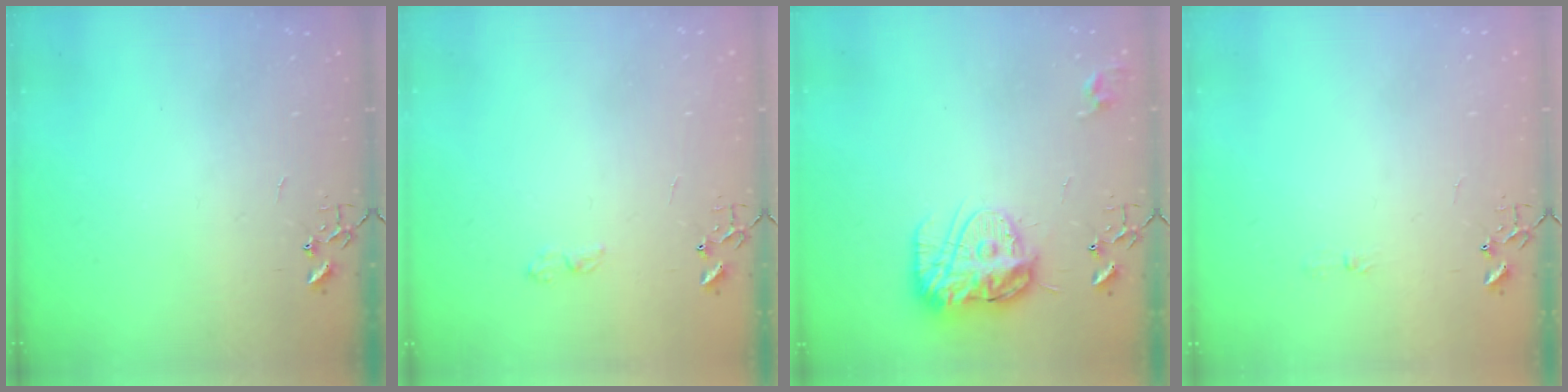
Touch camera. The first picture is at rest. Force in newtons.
{"total": 4.4, "press": 4.3, "slide": 0.7}
{"total": 14.9, "press": 14.8, "slide": 1.2}
{"total": 3.3, "press": 3.2, "slide": 0.4}